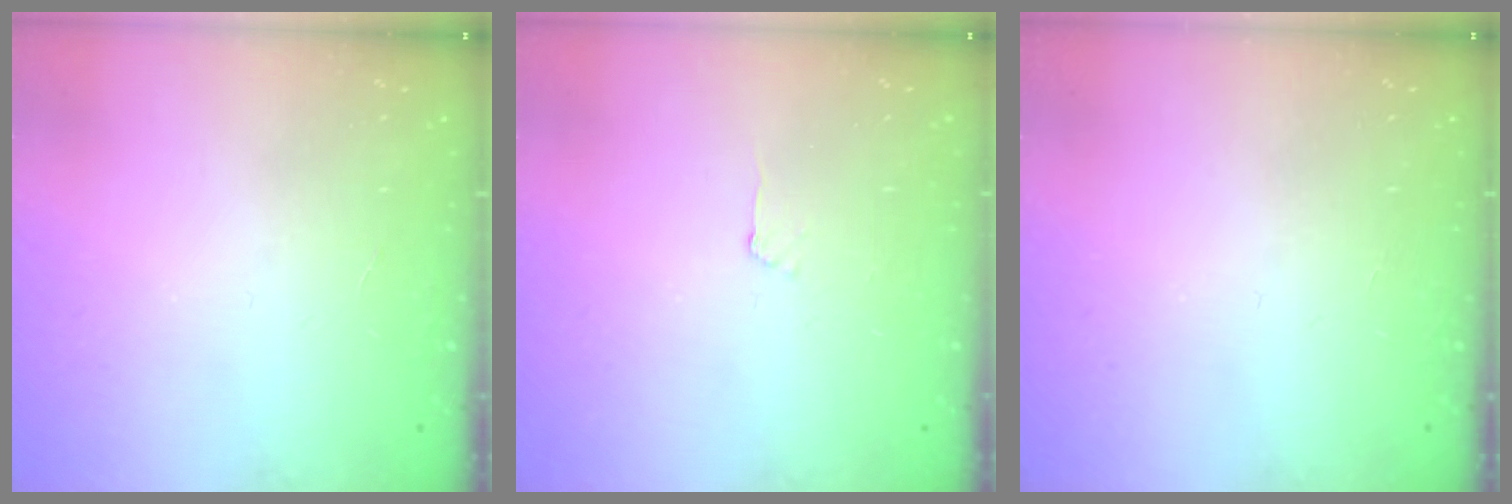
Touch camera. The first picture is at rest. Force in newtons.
{"total": 2.5, "press": 2.5, "slide": 0.3}
{"total": 0.0}